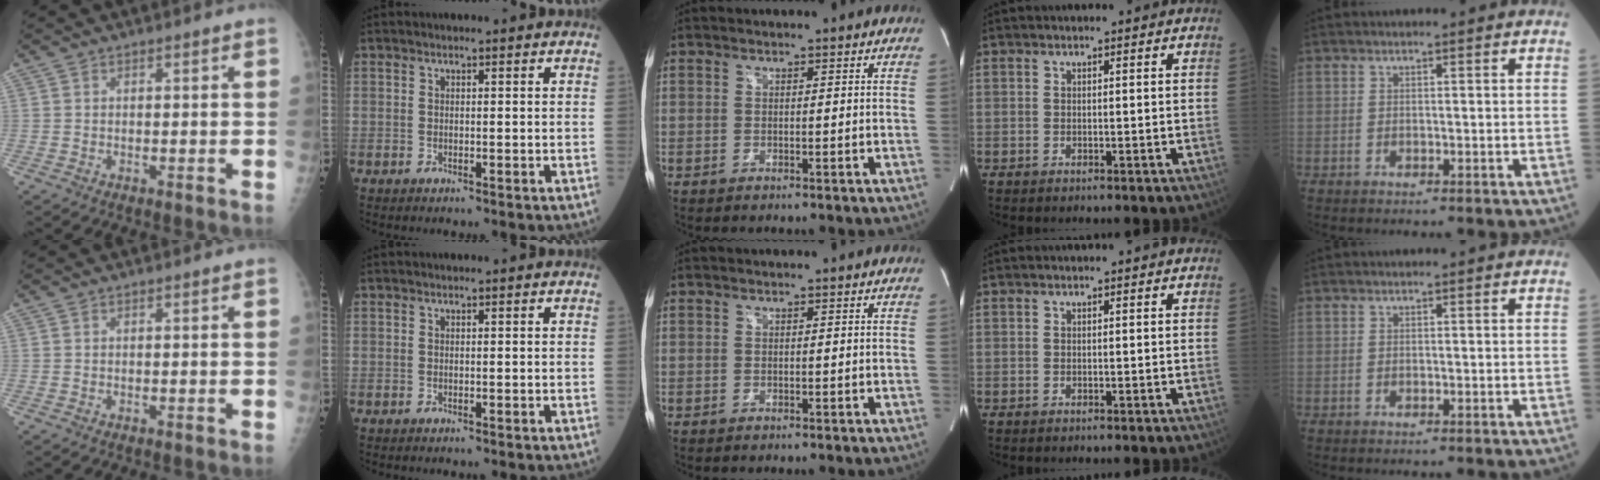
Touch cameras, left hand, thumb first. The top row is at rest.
{}